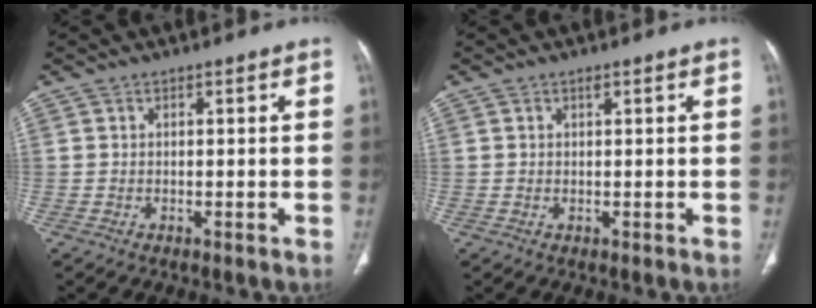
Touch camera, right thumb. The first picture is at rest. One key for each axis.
{"total": 0.8, "fx": 0.4, "fy": 0.3, "fz": 0.5, "tx": -0.009, "ty": -0.002, "tz": 0.009}